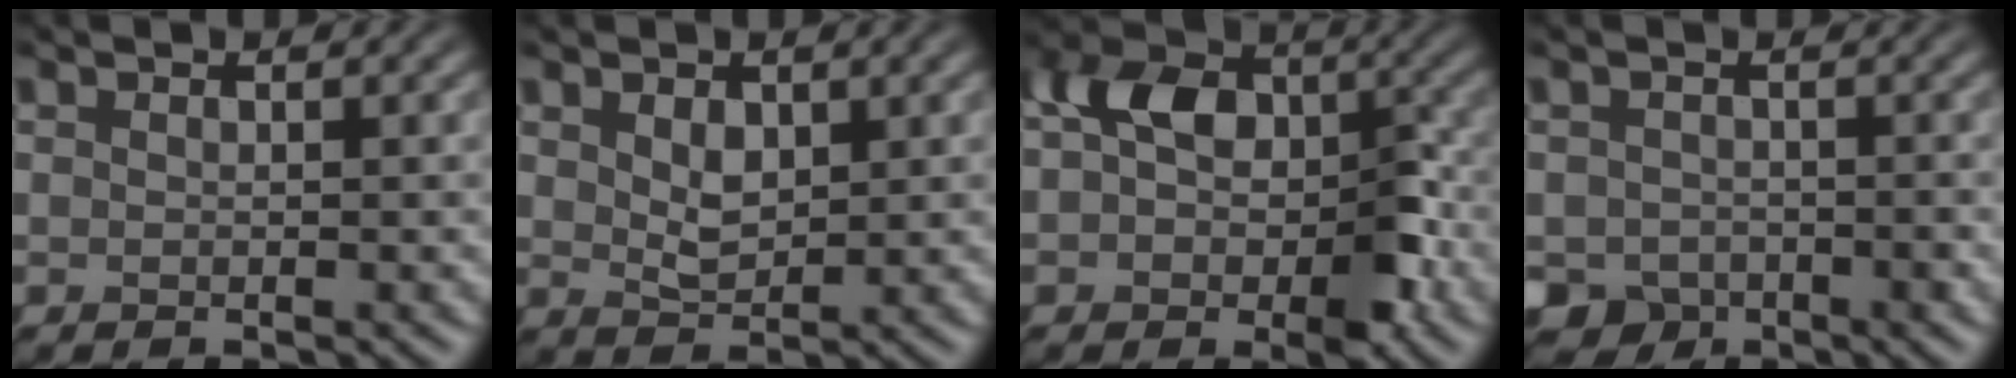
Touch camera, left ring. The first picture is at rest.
{"total": 1.8, "force": [0.3, 1.2, 1.3], "torque": [-0.026, -0.010, 0.002]}
{"total": 7.3, "force": [-1.0, 5.2, 5.1], "torque": [-0.071, 0.010, -0.037]}
{"total": 3.5, "force": [-1.6, 2.9, 1.0], "torque": [-0.016, -0.007, -0.031]}